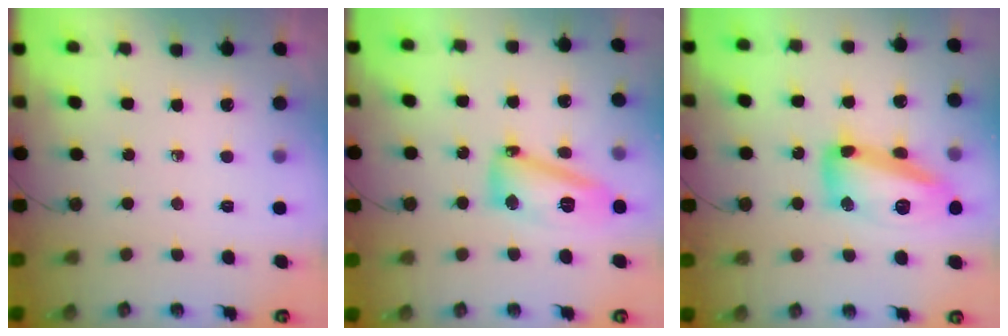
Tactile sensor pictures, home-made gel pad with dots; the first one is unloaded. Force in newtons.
{"total": 13.4, "press": 13.3, "slide": 1.2}
{"total": 17.1, "press": 17.1, "slide": 0.9}